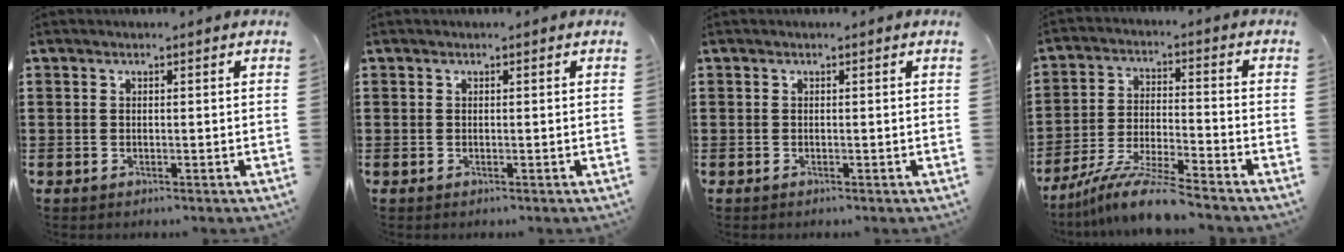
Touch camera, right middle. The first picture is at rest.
{"total": 0.0}
{"total": 0.0}
{"total": 8.9, "force": [-7.9, 0.1, 4.2], "torque": [-0.083, -0.002, -0.152]}